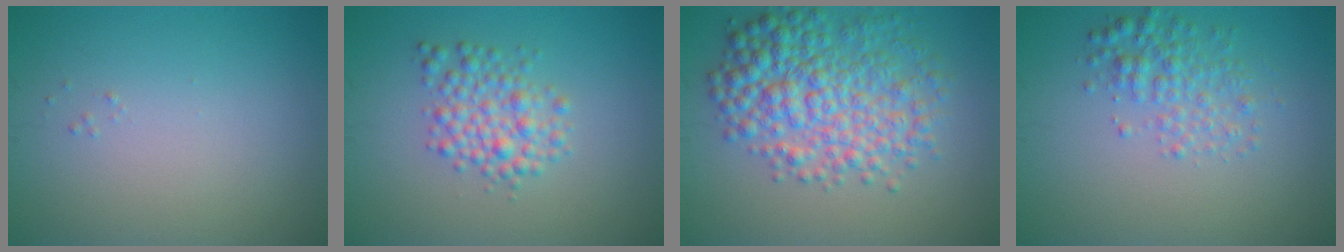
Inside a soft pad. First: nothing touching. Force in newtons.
{"total": 3.3, "press": 3.3, "slide": 0.1}
{"total": 7.2, "press": 7.2, "slide": 0.0}
{"total": 2.8, "press": 2.8, "slide": 0.1}